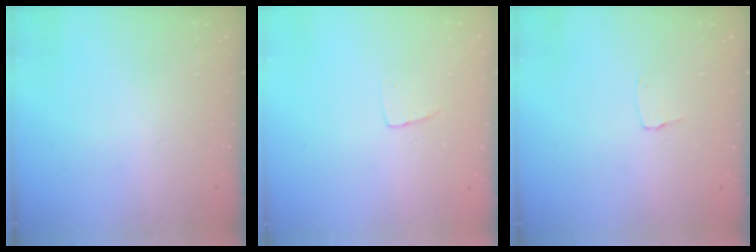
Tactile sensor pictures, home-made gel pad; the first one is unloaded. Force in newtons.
{"total": 3.3, "press": 3.3, "slide": 0.2}
{"total": 2.7, "press": 2.7, "slide": 0.3}